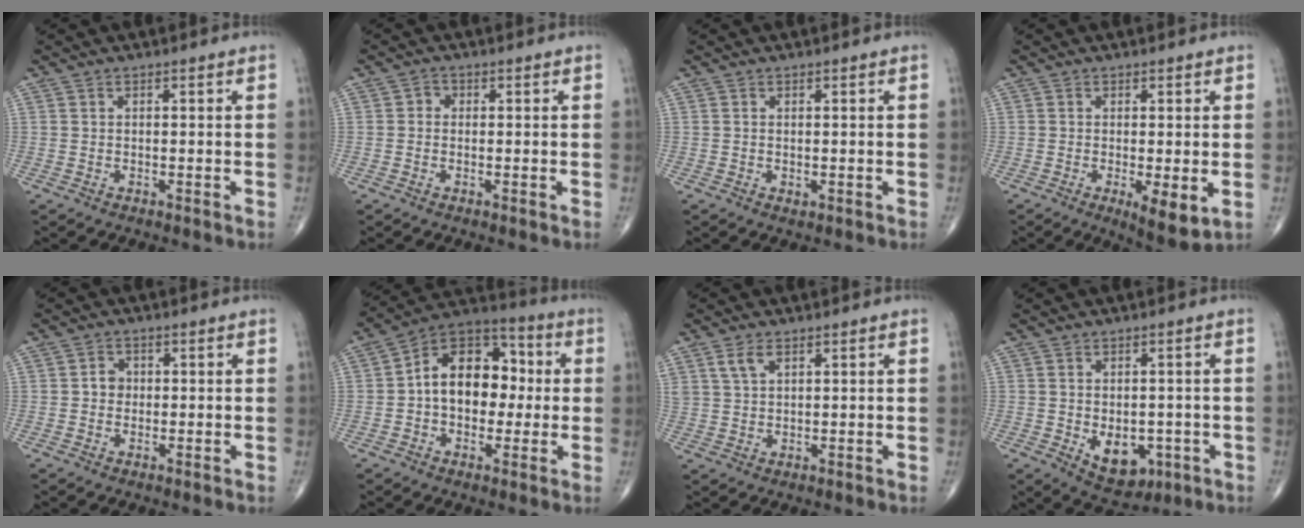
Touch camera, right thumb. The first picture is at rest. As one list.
[{"total": 1.3, "force": [-0.1, 1.2, 0.6], "torque": [0.001, 0.005, -0.009]}, {"total": 0.6, "force": [-0.2, 0.4, 0.5], "torque": [-0.006, -0.002, -0.002]}, {"total": 6.5, "force": [-1.6, 1.9, 6.0], "torque": [-0.093, -0.021, -0.023]}, {"total": 2.4, "force": [0.0, 2.1, 1.1], "torque": [-0.003, 0.007, -0.005]}, {"total": 15.3, "force": [0.6, 10.5, 11.2], "torque": [-0.130, 0.041, -0.003]}, {"total": 3.5, "force": [1.9, 1.9, 2.3], "torque": [-0.044, -0.002, 0.043]}, {"total": 8.5, "force": [-2.4, 5.6, 5.9], "torque": [-0.055, 0.003, -0.019]}]